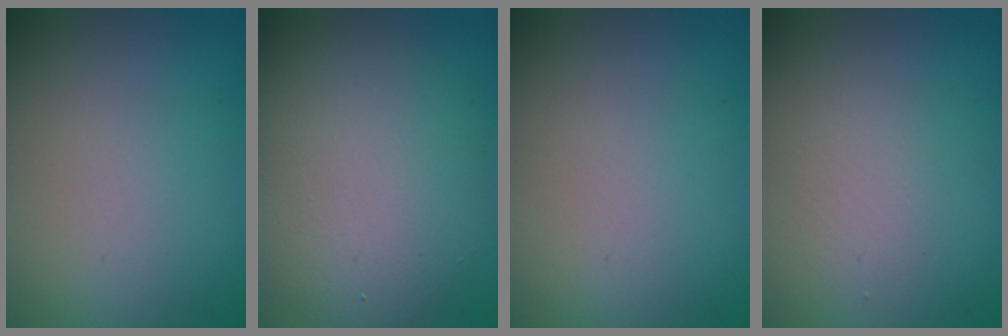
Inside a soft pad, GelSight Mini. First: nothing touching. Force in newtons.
{"total": 7.6, "press": 7.6, "slide": 0.2}
{"total": 0.0}
{"total": 1.4, "press": 1.4, "slide": 0.0}